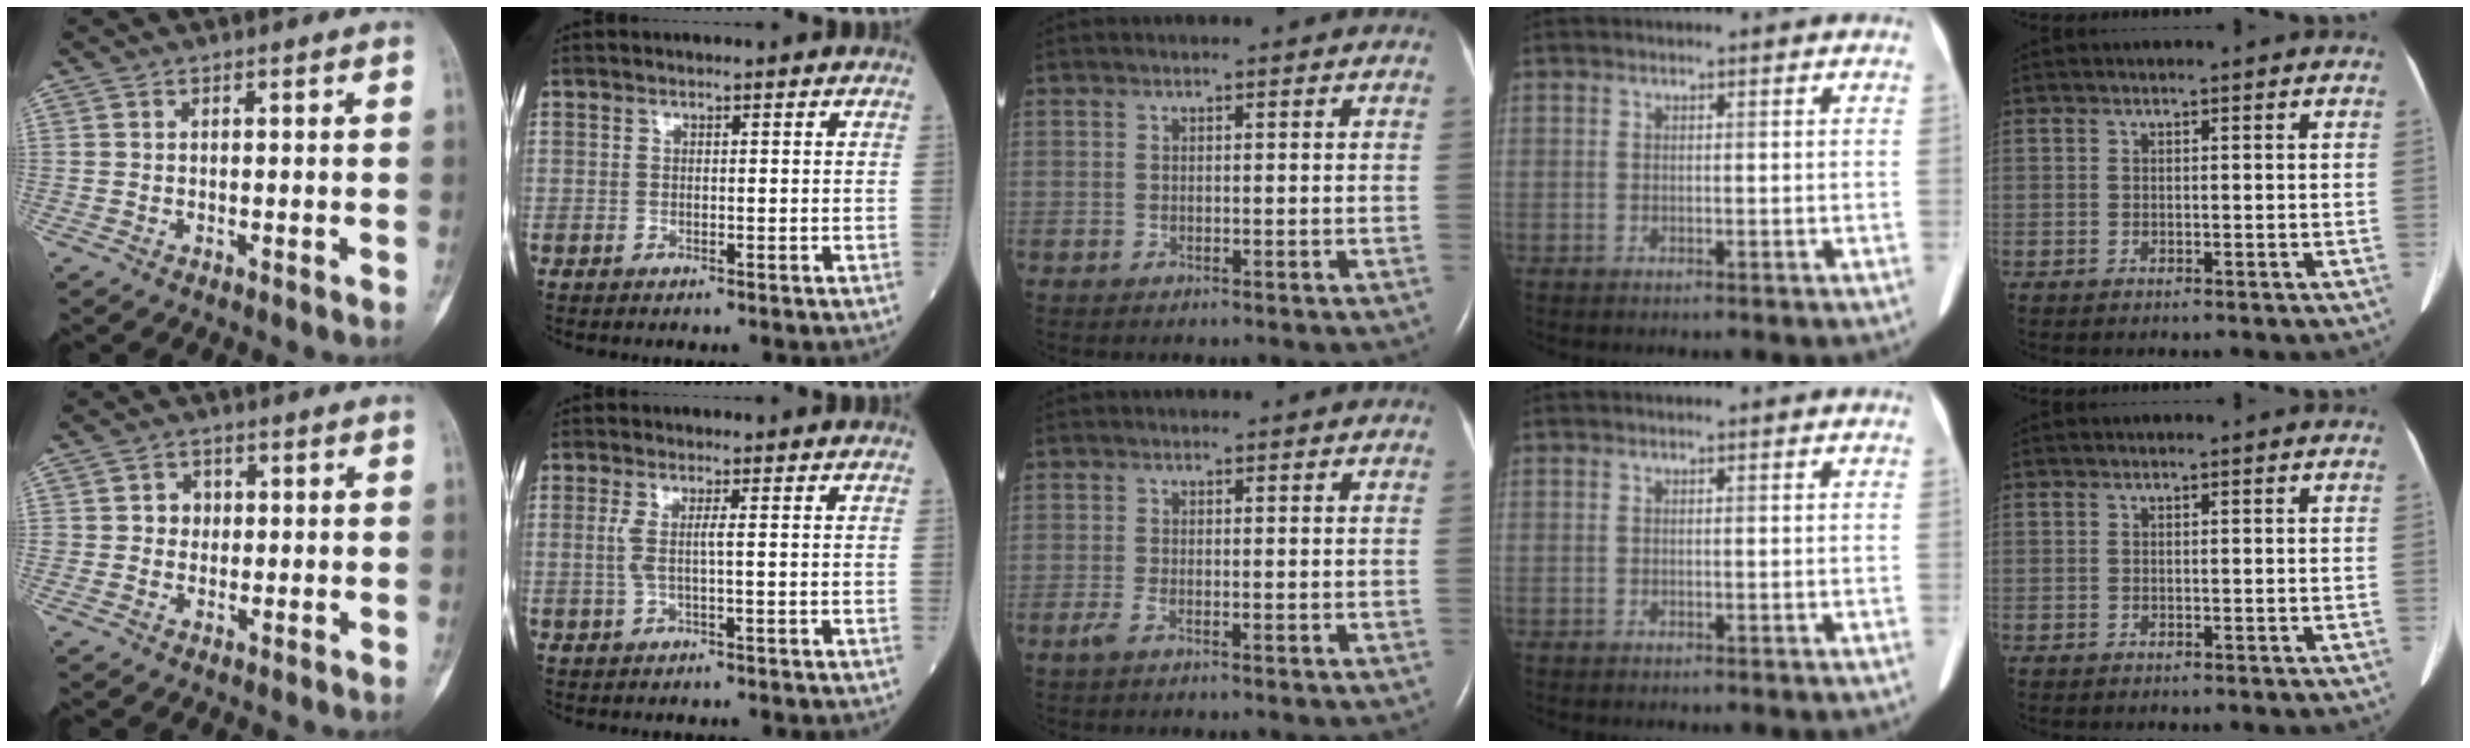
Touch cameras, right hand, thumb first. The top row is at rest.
{"thumb": {"total": 3.1, "force": [0.2, 2.9, 1.1], "torque": [0.007, 0.008, -0.001]}, "index": {"total": 2.3, "force": [0.1, -0.2, 2.3], "torque": [-0.055, 0.002, -0.001]}, "middle": {"total": 1.2, "force": [-0.8, 0.2, 1.0], "torque": [-0.030, -0.004, -0.019]}}